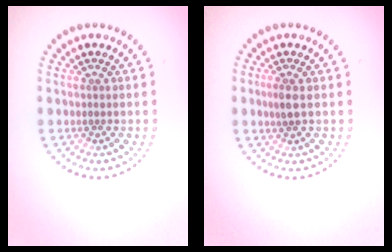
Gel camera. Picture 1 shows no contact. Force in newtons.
{"total": 1.4, "press": 1.2, "slide": 0.6}